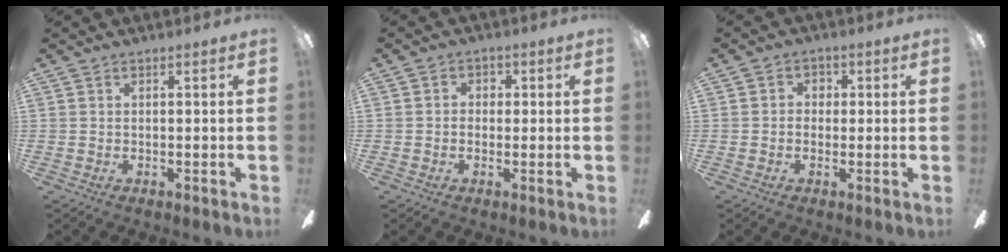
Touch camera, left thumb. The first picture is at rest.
{"total": 2.7, "force": [-0.7, 2.4, 1.0], "torque": [-0.013, 0.011, -0.017]}
{"total": 2.9, "force": [-0.5, 2.6, 1.0], "torque": [-0.020, 0.017, -0.012]}